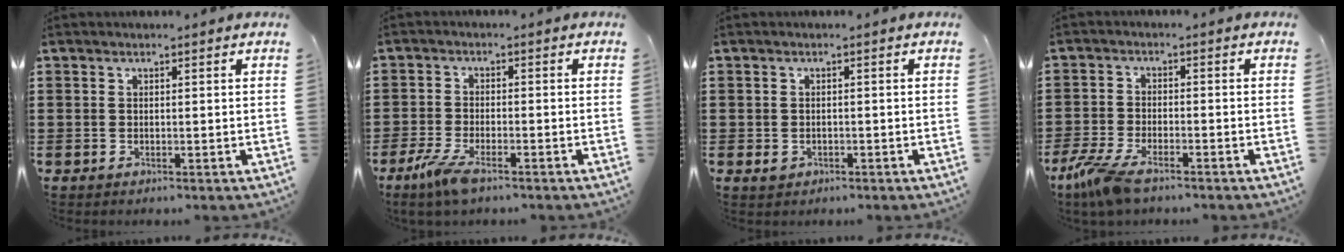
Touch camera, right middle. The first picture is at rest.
{"total": 4.7, "force": [-2.9, 1.2, 3.5], "torque": [-0.091, -0.012, -0.060]}
{"total": 1.2, "force": [-0.5, 0.9, 0.6], "torque": [-0.015, 0.002, -0.011]}
{"total": 5.9, "force": [-4.2, 1.6, 3.8], "torque": [-0.104, -0.012, -0.086]}